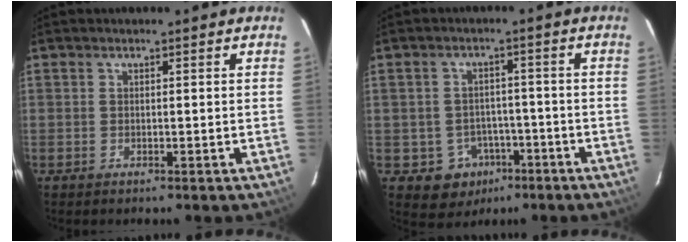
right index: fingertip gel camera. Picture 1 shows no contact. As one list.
[{"total": 7.1, "force": [-3.5, 6.1, 1.0], "torque": [-0.030, 0.027, -0.031]}]